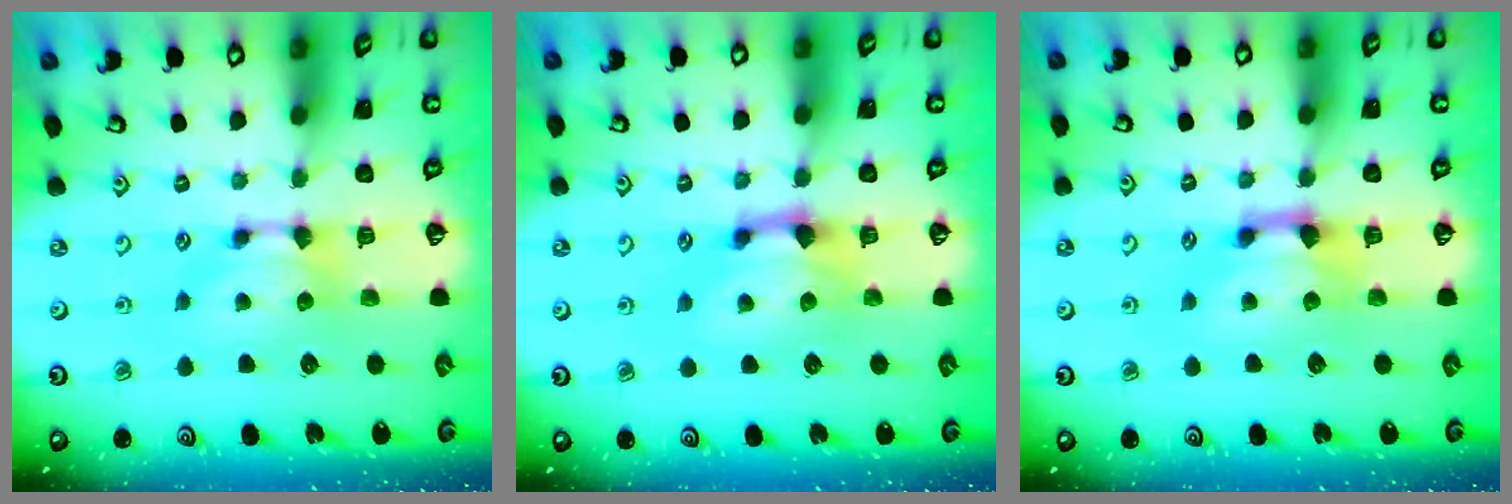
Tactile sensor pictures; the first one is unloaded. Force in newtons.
{"total": 1.5, "press": 0.8, "slide": 1.3}
{"total": 1.5, "press": 0.5, "slide": 1.4}